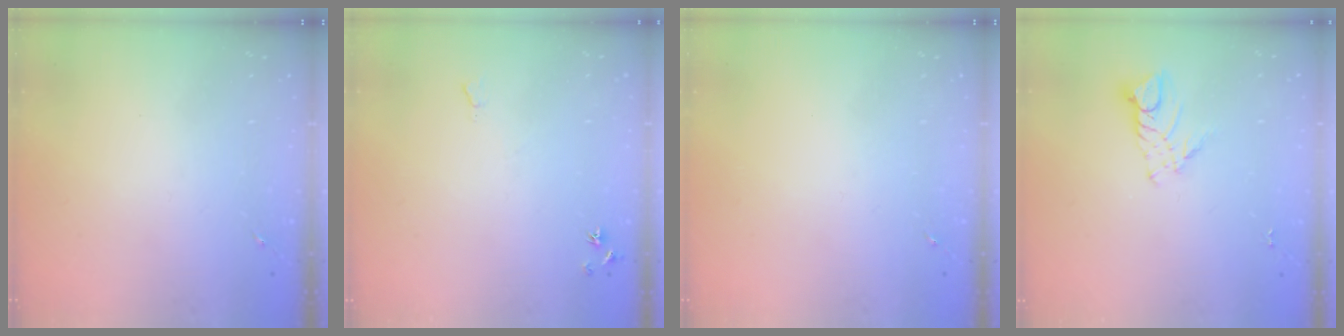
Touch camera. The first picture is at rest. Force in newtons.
{"total": 4.7, "press": 4.7, "slide": 0.7}
{"total": 0.0}
{"total": 6.7, "press": 6.7, "slide": 0.5}